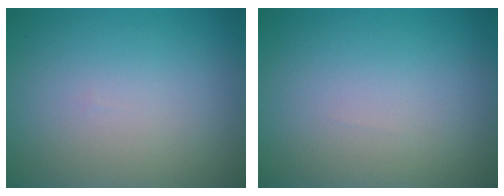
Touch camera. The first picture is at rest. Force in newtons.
{"total": 0.0}